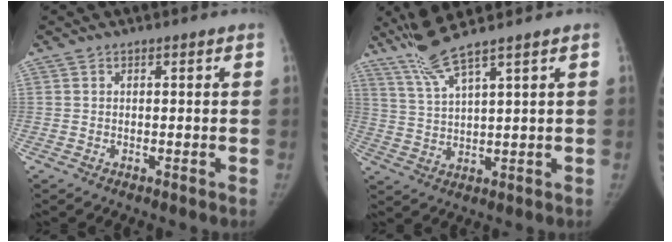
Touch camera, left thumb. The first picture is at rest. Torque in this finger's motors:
{"motor_torque": [0.97, 0.35, 0.78, -0.83, 0.08]}